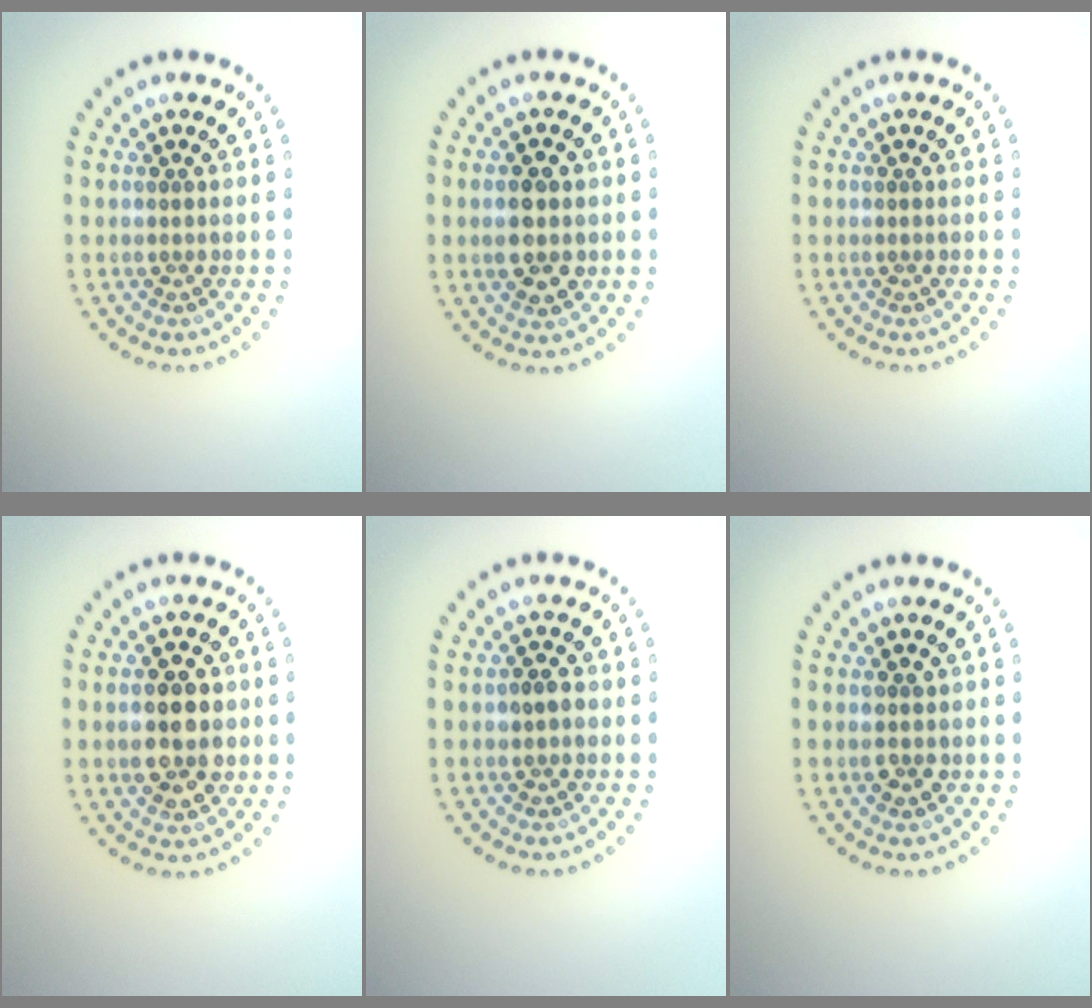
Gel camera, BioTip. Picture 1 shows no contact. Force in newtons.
{"total": 3.6, "press": 3.6, "slide": 0.1}
{"total": 0.0}
{"total": 4.8, "press": 4.8, "slide": 0.2}
{"total": 1.5, "press": 1.5, "slide": 0.3}
{"total": 1.4, "press": 1.3, "slide": 0.3}